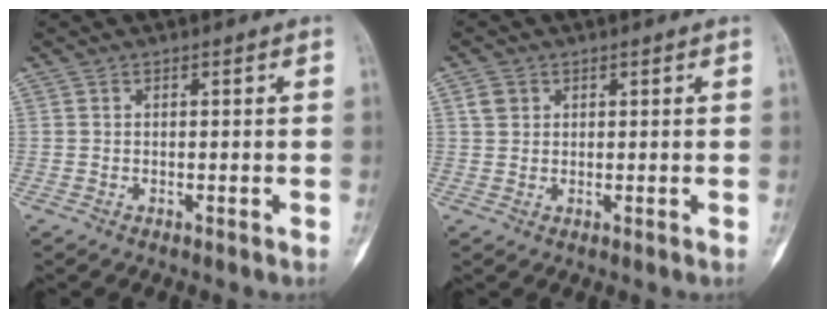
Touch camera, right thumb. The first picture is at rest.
{"total": 2.3, "force": [0.9, 2.0, 0.9], "torque": [-0.010, -0.001, 0.017]}